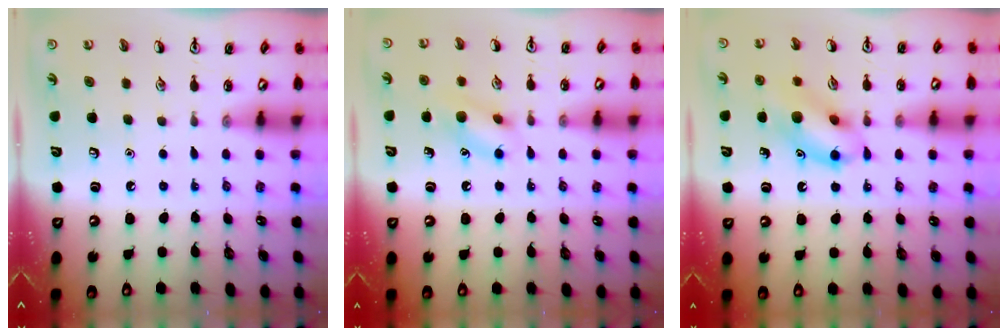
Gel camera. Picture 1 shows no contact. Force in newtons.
{"total": 9.8, "press": 9.7, "slide": 1.4}
{"total": 12.4, "press": 12.3, "slide": 1.7}